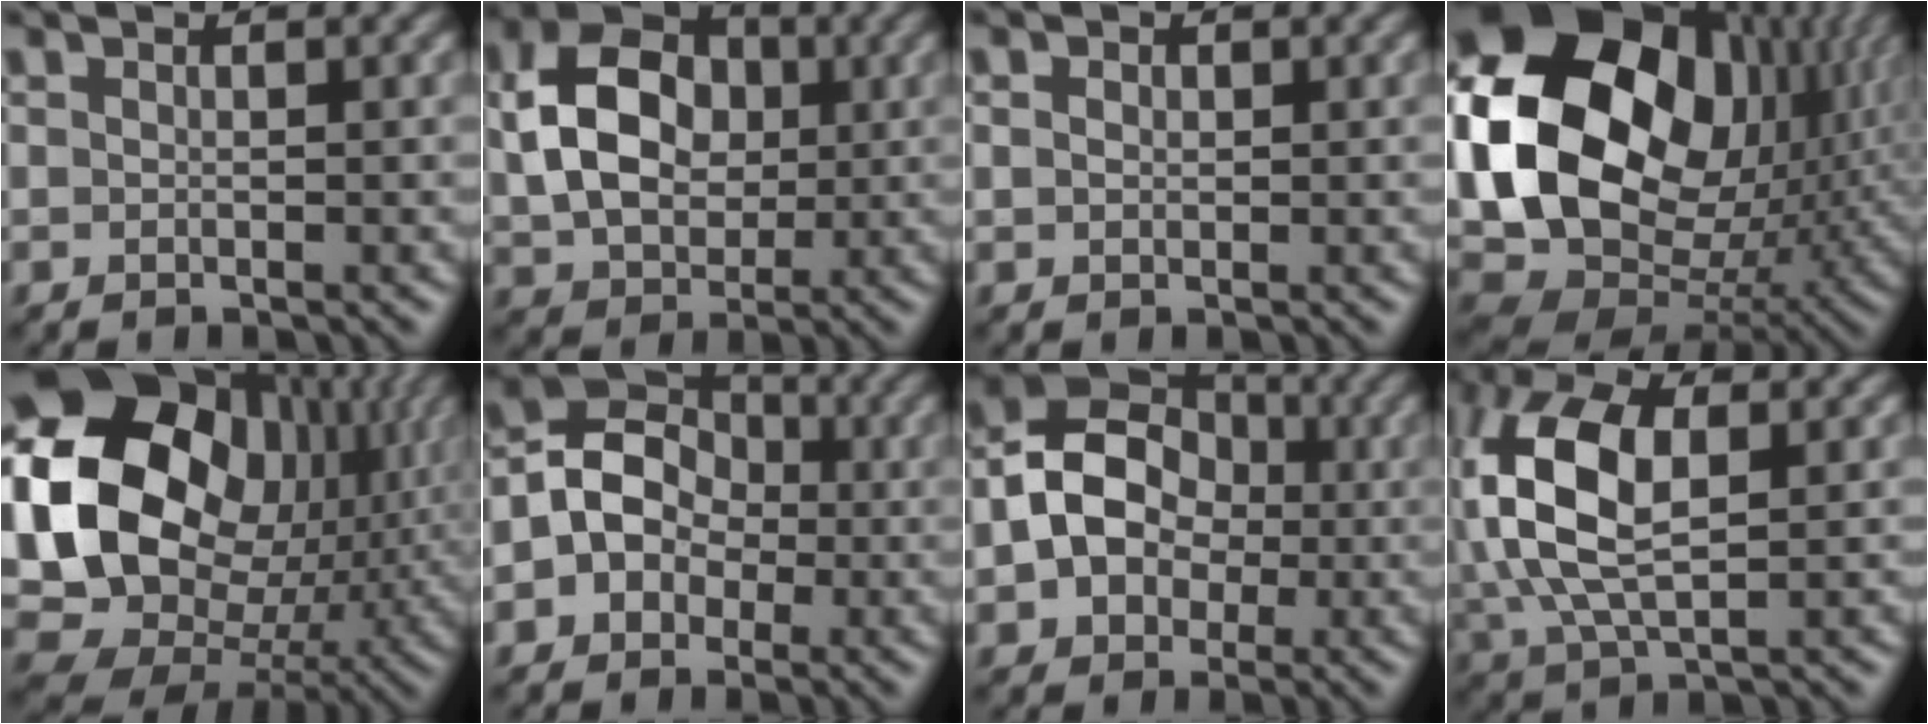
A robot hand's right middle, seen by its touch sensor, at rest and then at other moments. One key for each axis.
{"total": 8.1, "fx": 1.0, "fy": 6.1, "fz": 5.3, "tx": -0.112, "ty": 0.012, "tz": 0.016}
{"total": 1.1, "fx": 0.4, "fy": 0.9, "fz": 0.5, "tx": -0.011, "ty": 0.001, "tz": 0.001}
{"total": 22.2, "fx": 3.5, "fy": 16.7, "fz": 14.2, "tx": -0.326, "ty": -0.001, "tz": 0.086}
{"total": 23.2, "fx": 4.8, "fy": 18.8, "fz": 12.7, "tx": -0.272, "ty": -0.001, "tz": 0.095}
{"total": 7.2, "fx": -0.3, "fy": 6.4, "fz": 3.3, "tx": -0.041, "ty": 0.034, "tz": -0.035}
{"total": 8.8, "fx": -0.4, "fy": 7.2, "fz": 5.0, "tx": -0.080, "ty": 0.020, "tz": -0.024}
{"total": 10.3, "fx": 1.2, "fy": 5.5, "fz": 8.6, "tx": -0.209, "ty": 0.014, "tz": 0.016}